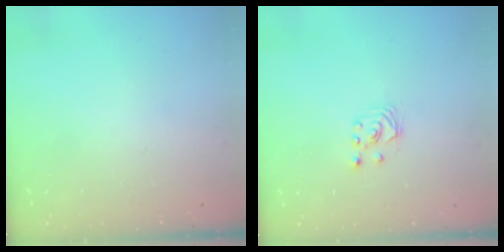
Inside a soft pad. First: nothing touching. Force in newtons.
{"total": 2.1, "press": 2.1, "slide": 0.3}